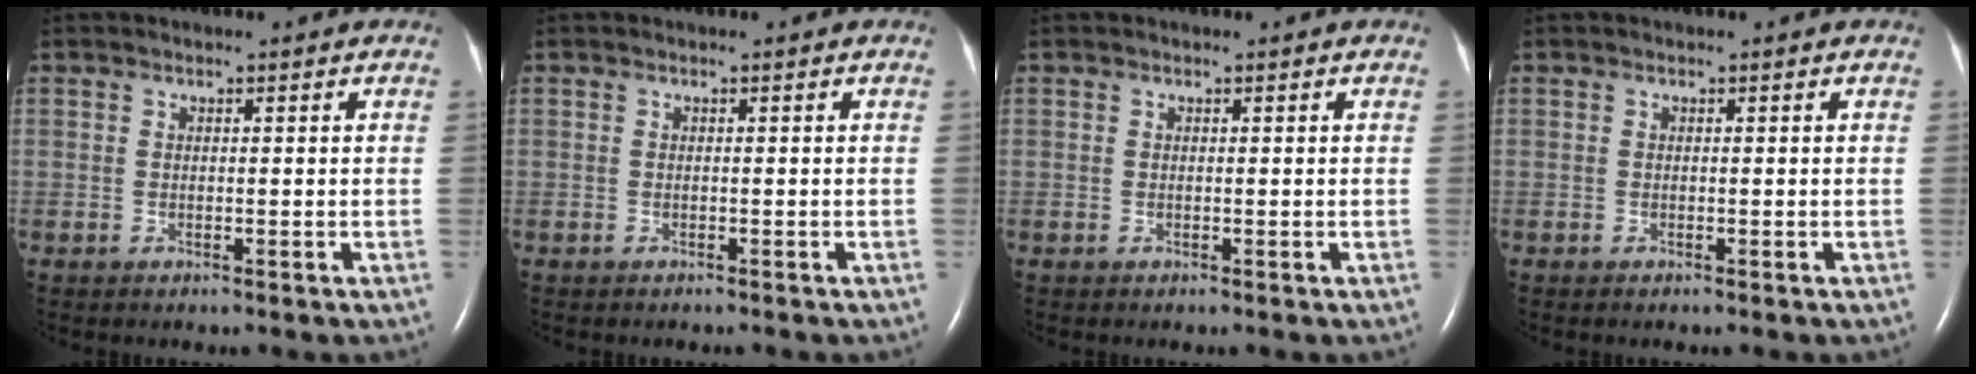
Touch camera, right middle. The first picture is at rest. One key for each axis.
{"total": 0.8, "fx": -0.7, "fy": 0.2, "fz": 0.3, "tx": -0.012, "ty": -0.002, "tz": -0.008}
{"total": 0.0}
{"total": 0.0}